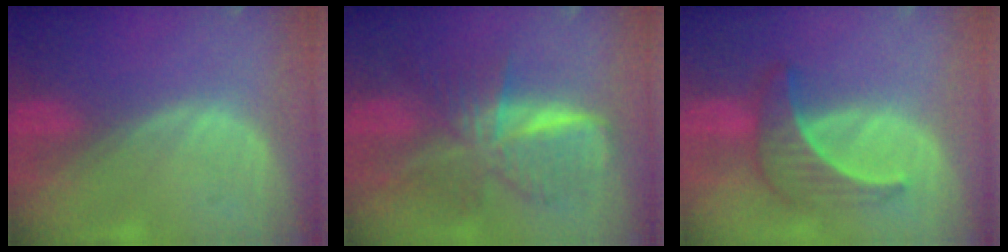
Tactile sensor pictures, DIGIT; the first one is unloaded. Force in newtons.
{"total": 9.1, "press": 9.1, "slide": 0.6}
{"total": 6.2, "press": 6.0, "slide": 1.8}